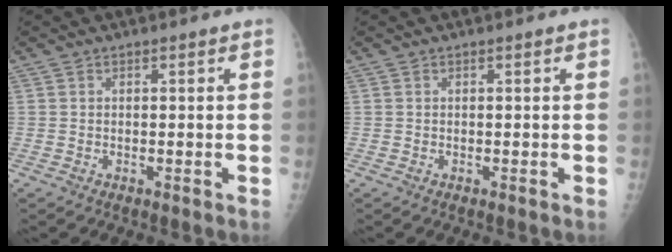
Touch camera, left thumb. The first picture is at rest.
{"total": 0.0}